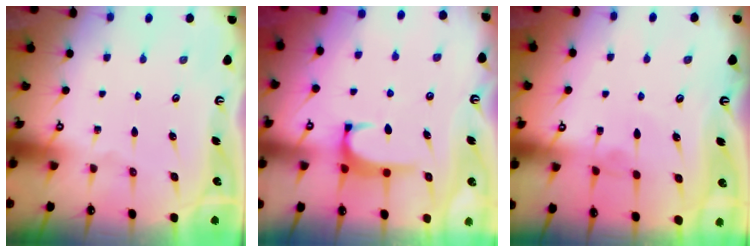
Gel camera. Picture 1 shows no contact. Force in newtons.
{"total": 0.9, "press": 0.6, "slide": 0.6}
{"total": 4.1, "press": 4.0, "slide": 0.2}